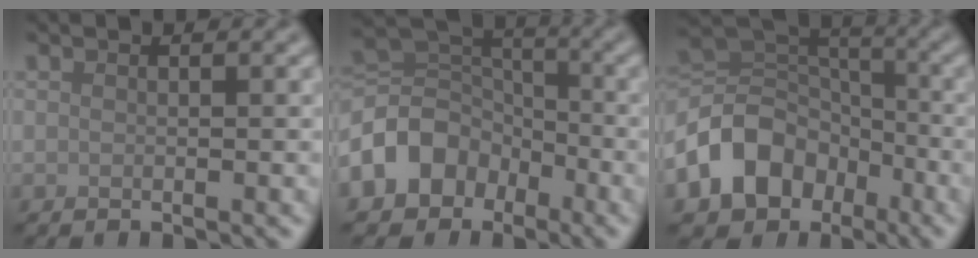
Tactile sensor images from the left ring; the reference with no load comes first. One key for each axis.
{"total": 7.2, "fx": -3.7, "fy": 5.5, "fz": 2.9, "tx": -0.050, "ty": 0.008, "tz": -0.086}
{"total": 9.0, "fx": -4.3, "fy": 6.8, "fz": 4.0, "tx": -0.069, "ty": 0.003, "tz": -0.091}